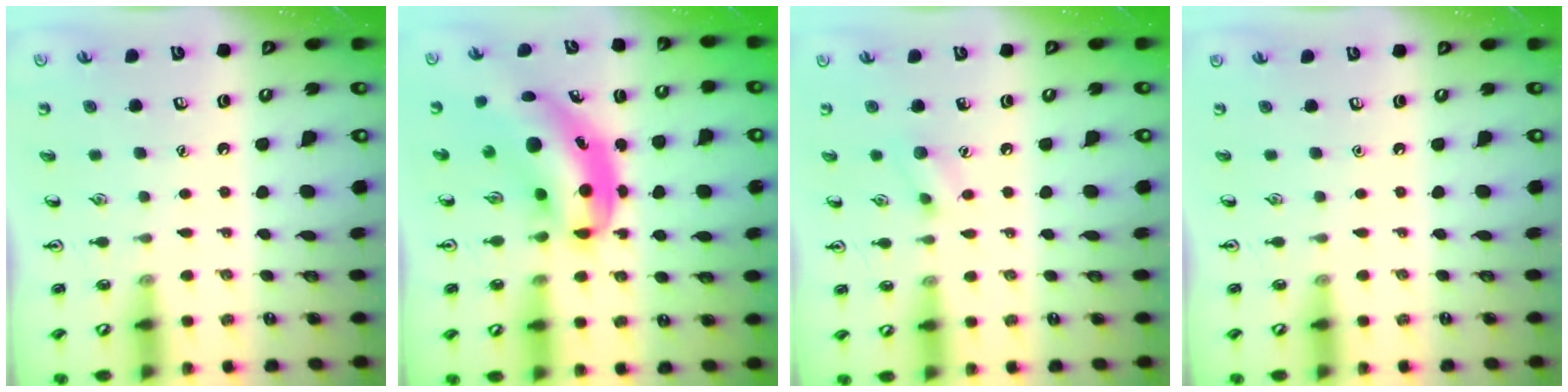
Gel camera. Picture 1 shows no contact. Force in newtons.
{"total": 8.1, "press": 7.8, "slide": 2.0}
{"total": 7.5, "press": 7.3, "slide": 1.4}
{"total": 0.0}